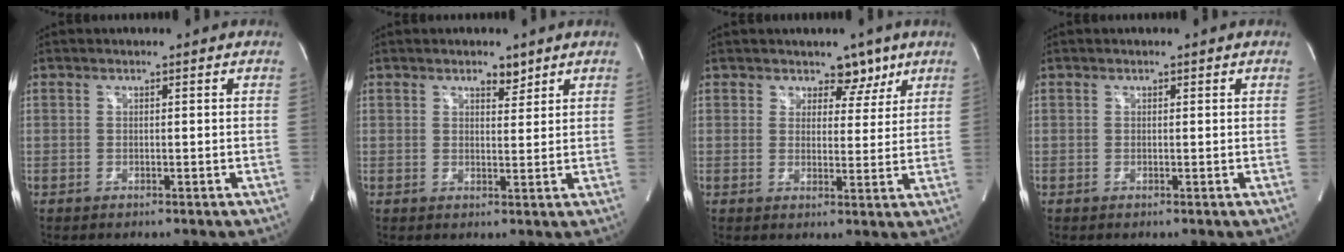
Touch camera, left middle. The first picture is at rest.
{"total": 2.4, "force": [1.8, 1.1, 1.1], "torque": [-0.018, 0.000, 0.029]}
{"total": 4.4, "force": [3.1, 2.9, 1.3], "torque": [0.002, -0.002, 0.043]}
{"total": 0.0}